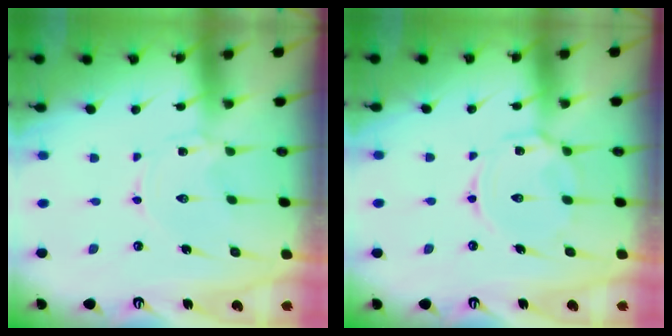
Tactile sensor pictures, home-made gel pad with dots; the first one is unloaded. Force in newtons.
{"total": 7.4, "press": 7.4, "slide": 0.6}